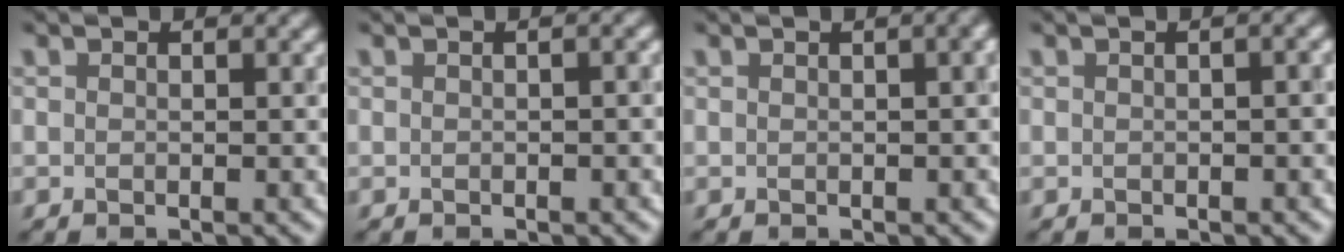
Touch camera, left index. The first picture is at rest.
{"total": 1.2, "force": [0.0, 0.2, 1.2], "torque": [-0.017, 0.003, 0.000]}
{"total": 2.6, "force": [0.5, 1.0, 2.3], "torque": [-0.012, 0.011, 0.007]}
{"total": 1.8, "force": [0.0, 0.6, 1.7], "torque": [-0.017, 0.003, 0.002]}